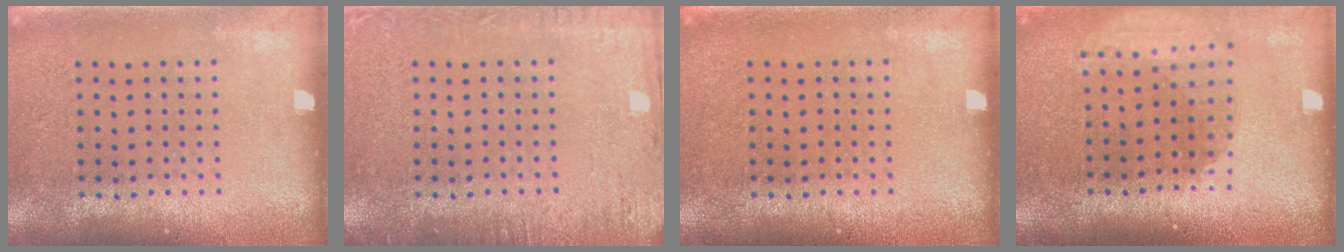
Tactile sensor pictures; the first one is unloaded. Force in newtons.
{"total": 2.5, "press": 2.5, "slide": 0.3}
{"total": 0.0}
{"total": 1.8, "press": 1.4, "slide": 1.2}